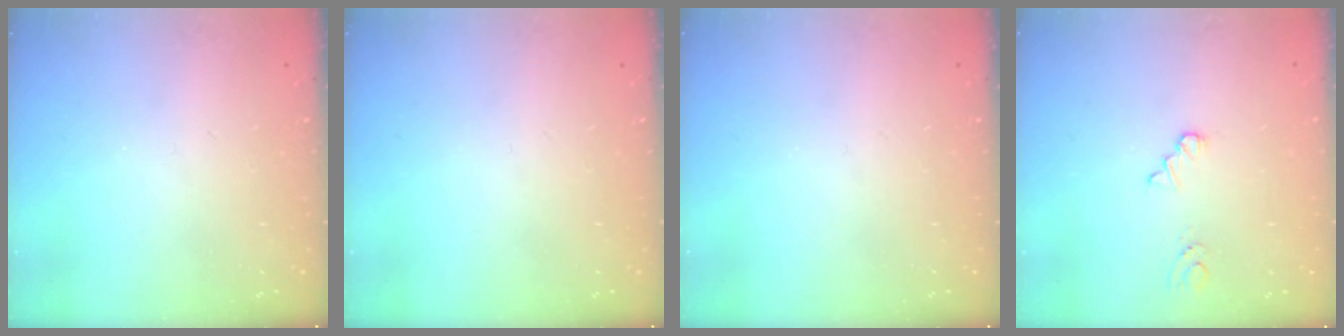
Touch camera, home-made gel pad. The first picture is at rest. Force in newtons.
{"total": 0.0}
{"total": 0.0}
{"total": 1.1, "press": 1.1, "slide": 0.1}